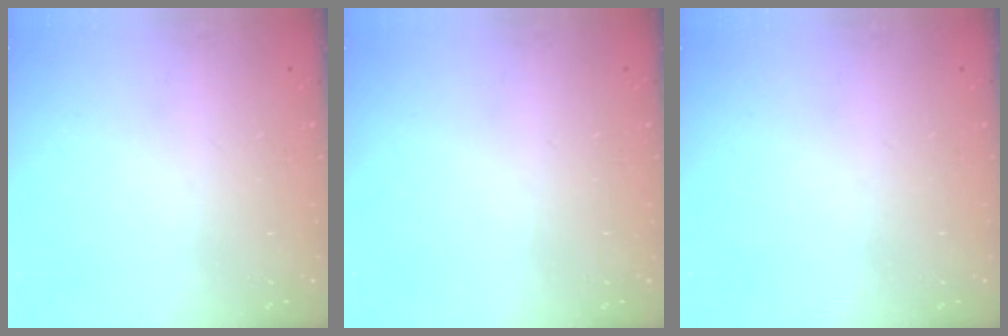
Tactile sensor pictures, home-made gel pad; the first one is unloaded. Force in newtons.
{"total": 0.0}
{"total": 0.0}